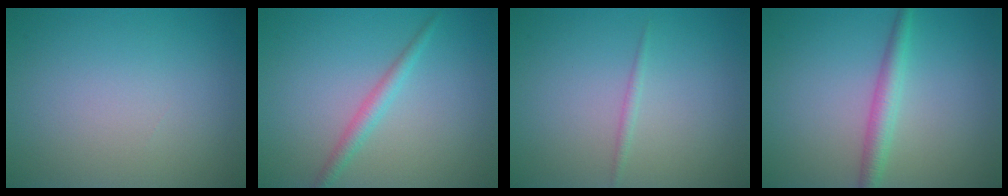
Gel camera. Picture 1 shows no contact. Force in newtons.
{"total": 1.8, "press": 1.8, "slide": 0.1}
{"total": 0.7, "press": 0.7, "slide": 0.0}
{"total": 2.5, "press": 2.5, "slide": 0.0}